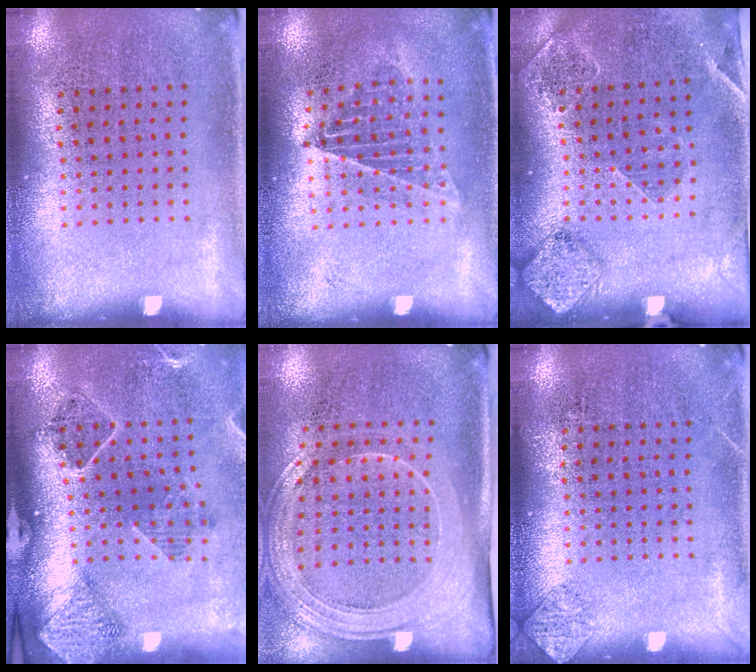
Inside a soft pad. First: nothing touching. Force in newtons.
{"total": 1.1, "press": 1.0, "slide": 0.2}
{"total": 1.5, "press": 1.5, "slide": 0.4}
{"total": 1.6, "press": 1.6, "slide": 0.2}
{"total": 2.2, "press": 1.8, "slide": 1.1}
{"total": 0.8, "press": 0.8, "slide": 0.1}